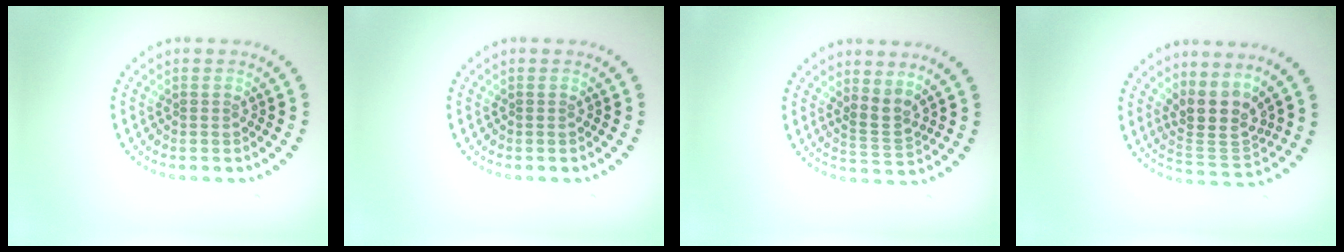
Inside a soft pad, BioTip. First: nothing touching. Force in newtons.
{"total": 0.0}
{"total": 2.2, "press": 1.5, "slide": 1.7}
{"total": 4.1, "press": 3.0, "slide": 2.7}